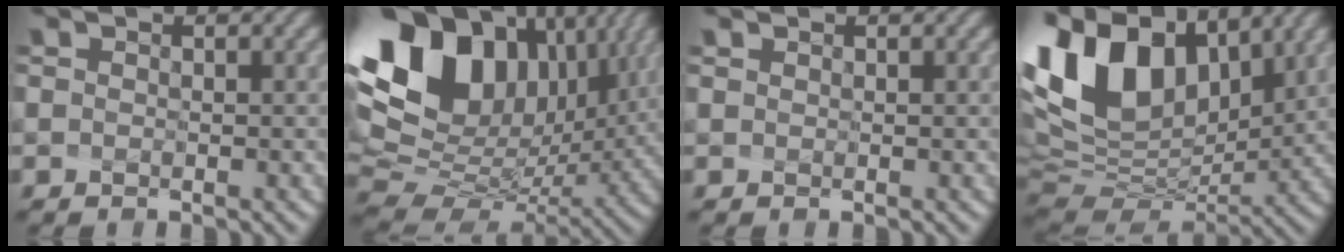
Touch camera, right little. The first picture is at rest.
{"total": 16.6, "force": [6.0, 11.4, 10.4], "torque": [-0.227, 0.017, 0.127]}
{"total": 0.0}
{"total": 12.7, "force": [5.6, 7.7, 8.4], "torque": [-0.179, 0.023, 0.113]}